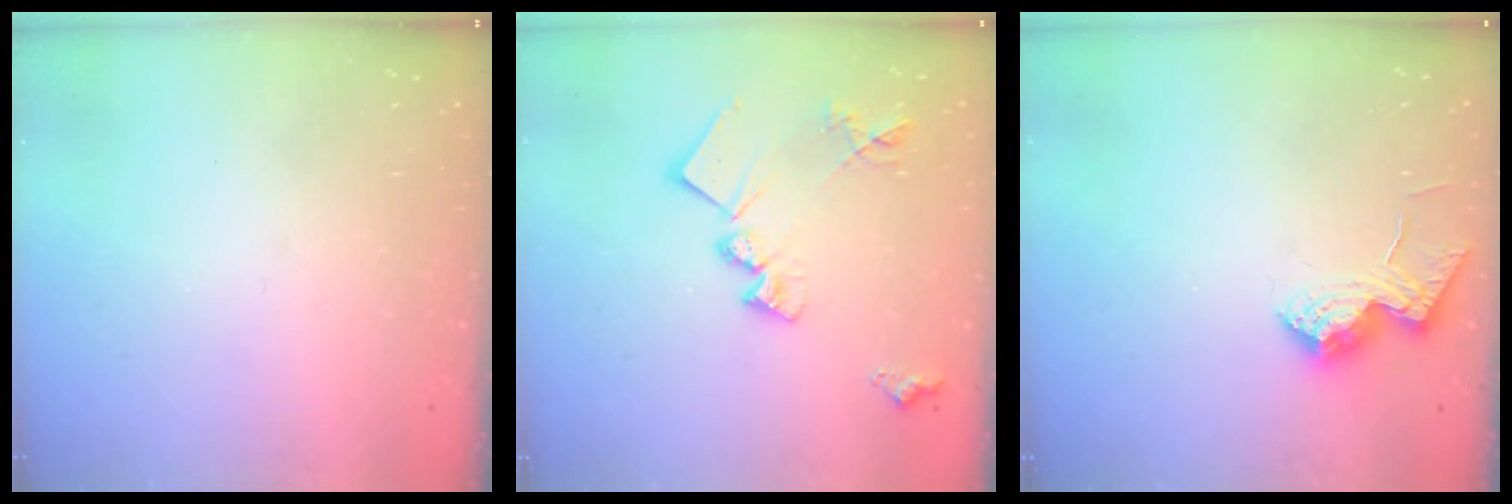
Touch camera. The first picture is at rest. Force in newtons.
{"total": 16.9, "press": 16.9, "slide": 0.7}
{"total": 14.1, "press": 14.1, "slide": 0.6}